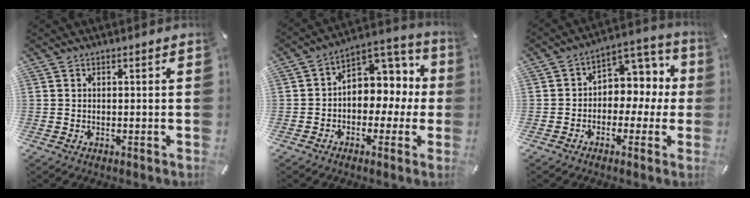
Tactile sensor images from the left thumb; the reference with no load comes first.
{"total": 8.5, "force": [0.8, 7.4, 4.1], "torque": [-0.054, -0.012, 0.016]}
{"total": 8.0, "force": [-0.1, 6.9, 3.9], "torque": [-0.046, 0.000, -0.004]}